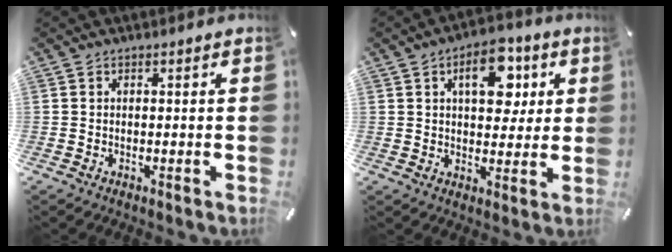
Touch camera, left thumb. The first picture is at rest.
{"total": 12.1, "force": [4.2, 7.3, 8.7], "torque": [-0.107, -0.007, 0.066]}